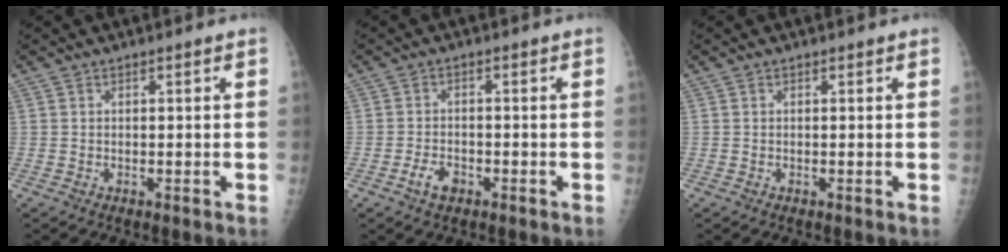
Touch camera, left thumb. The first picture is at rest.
{"total": 3.4, "force": [-1.8, 2.1, 2.0], "torque": [-0.031, 0.010, -0.030]}
{"total": 0.0}